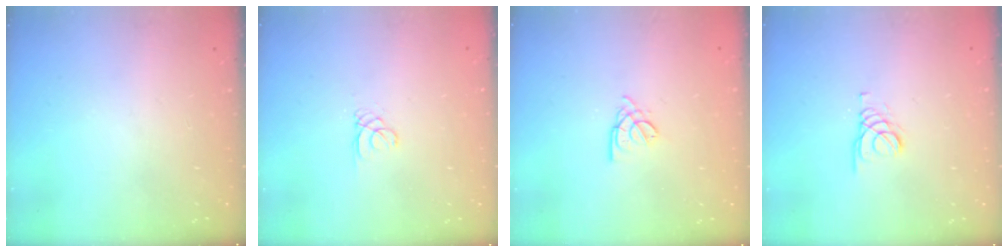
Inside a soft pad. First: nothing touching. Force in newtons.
{"total": 0.6, "press": 0.6, "slide": 0.1}
{"total": 3.0, "press": 2.9, "slide": 0.5}
{"total": 1.8, "press": 1.8, "slide": 0.2}